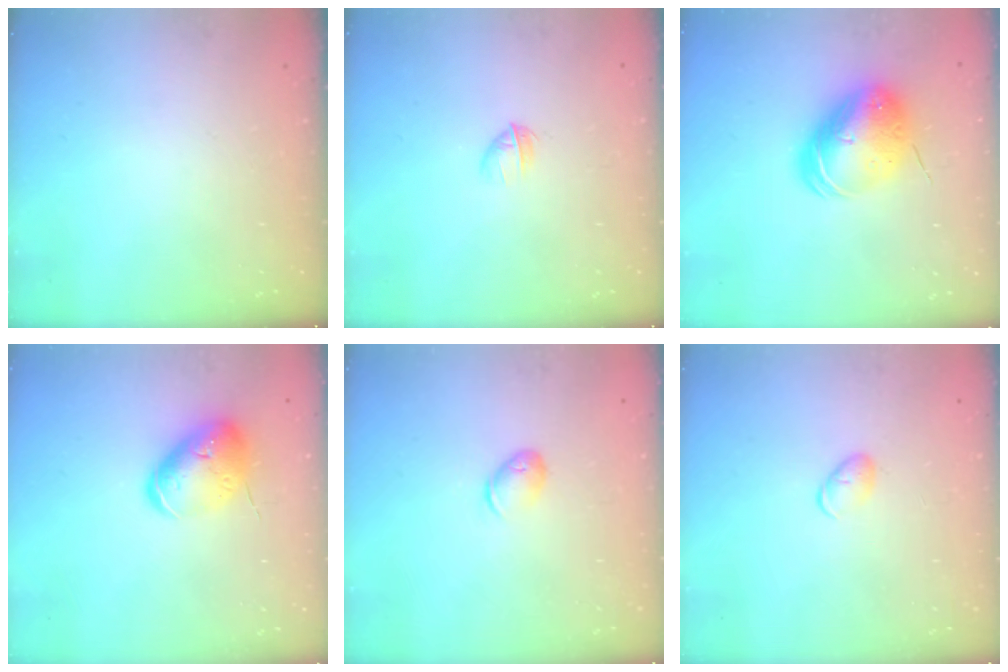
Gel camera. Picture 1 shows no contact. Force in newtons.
{"total": 3.1, "press": 2.9, "slide": 0.8}
{"total": 13.0, "press": 12.7, "slide": 2.7}
{"total": 12.5, "press": 12.4, "slide": 1.9}
{"total": 7.0, "press": 7.0, "slide": 1.0}
{"total": 5.2, "press": 5.2, "slide": 0.6}